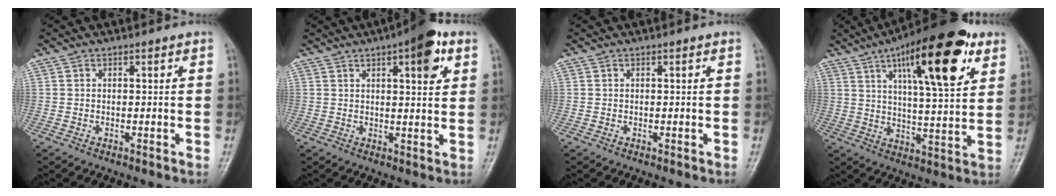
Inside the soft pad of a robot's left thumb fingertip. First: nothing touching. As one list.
[{"total": 8.9, "force": [4.1, 2.8, 7.3], "torque": [-0.085, -0.009, 0.051]}, {"total": 0.0}, {"total": 21.0, "force": [9.9, 6.4, 17.4], "torque": [-0.239, -0.025, 0.150]}]